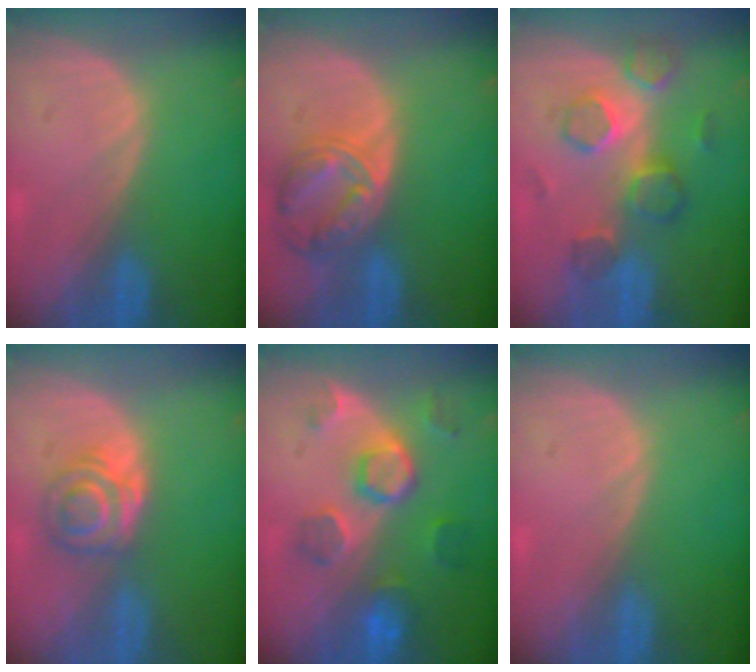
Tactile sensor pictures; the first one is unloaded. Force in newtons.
{"total": 8.2, "press": 7.1, "slide": 4.2}
{"total": 7.8, "press": 7.5, "slide": 2.1}
{"total": 5.2, "press": 4.9, "slide": 1.8}
{"total": 8.6, "press": 7.8, "slide": 3.6}
{"total": 0.0}